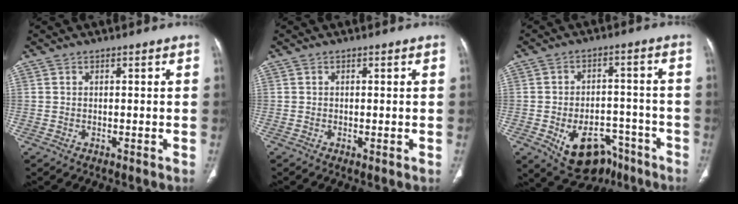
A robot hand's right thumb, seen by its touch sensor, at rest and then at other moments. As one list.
[{"total": 0.5, "force": [-0.1, 0.1, 0.5], "torque": [-0.012, -0.005, -0.004]}, {"total": 13.3, "force": [-7.4, 8.4, 7.1], "torque": [-0.073, 0.044, -0.100]}]